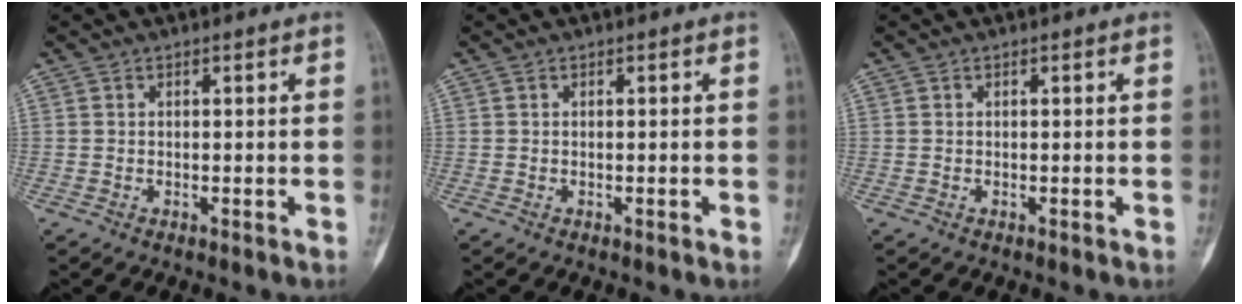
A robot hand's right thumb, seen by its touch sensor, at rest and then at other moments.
{"total": 0.0}
{"total": 0.0}